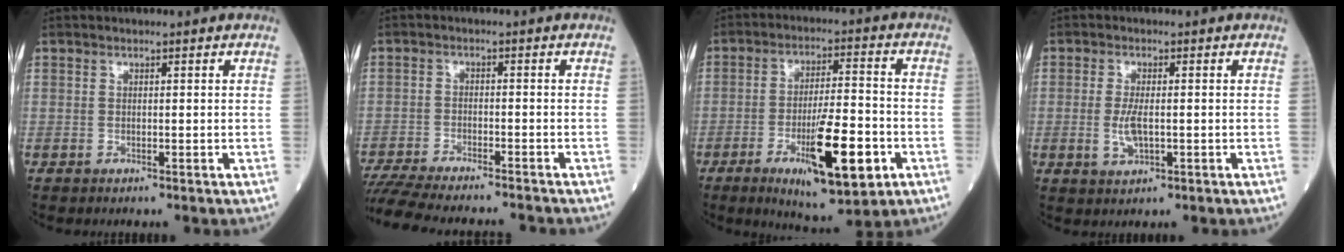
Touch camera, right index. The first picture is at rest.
{"total": 16.9, "force": [-15.3, 1.9, 6.9], "torque": [-0.149, -0.032, -0.226]}
{"total": 13.7, "force": [-5.2, 2.5, 12.4], "torque": [-0.207, -0.017, -0.076]}
{"total": 3.5, "force": [-0.5, 1.0, 3.3], "torque": [-0.075, -0.005, -0.005]}